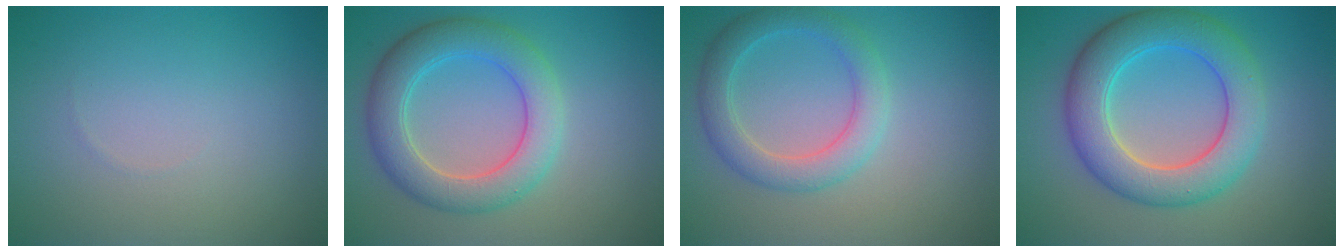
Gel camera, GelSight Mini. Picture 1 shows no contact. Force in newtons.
{"total": 5.7, "press": 5.7, "slide": 0.3}
{"total": 3.6, "press": 3.6, "slide": 0.1}
{"total": 7.3, "press": 7.3, "slide": 0.3}